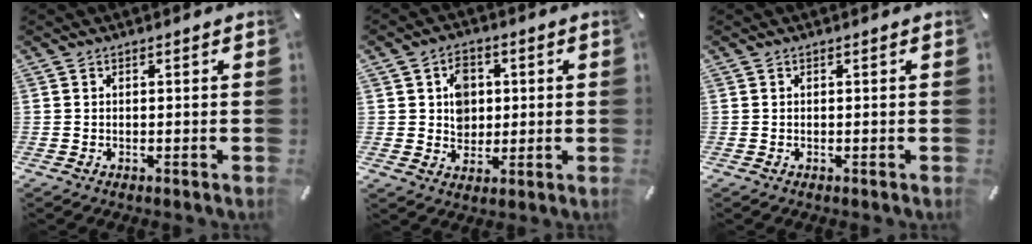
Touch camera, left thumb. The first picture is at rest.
{"total": 6.8, "force": [1.0, 6.0, 3.1], "torque": [-0.040, 0.004, 0.014]}
{"total": 0.0}